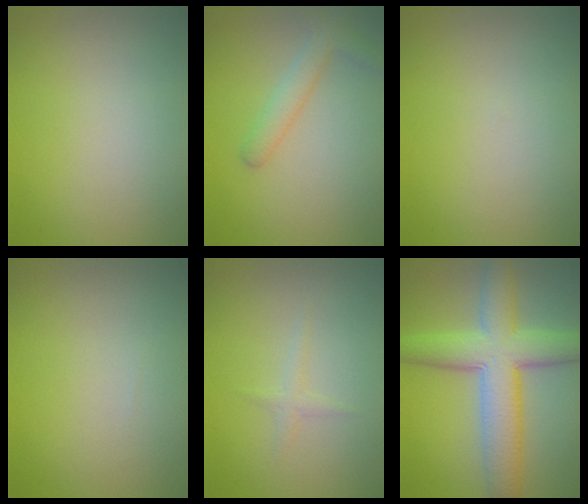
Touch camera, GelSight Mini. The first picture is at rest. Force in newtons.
{"total": 2.4, "press": 2.4, "slide": 0.1}
{"total": 0.0}
{"total": 0.0}
{"total": 0.8, "press": 0.8, "slide": 0.1}
{"total": 7.9, "press": 7.9, "slide": 0.2}